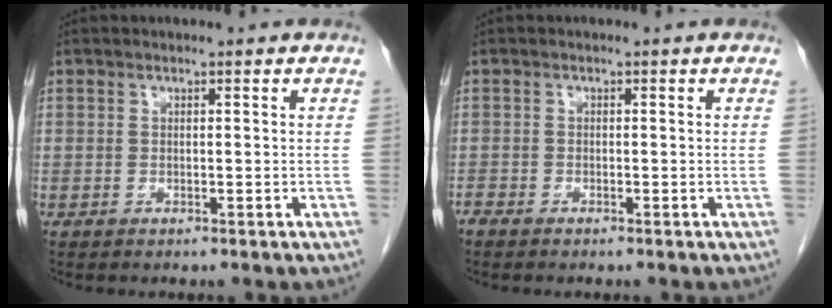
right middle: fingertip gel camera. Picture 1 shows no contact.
{"total": 1.1, "force": [-1.0, 0.3, 0.3], "torque": [-0.014, -0.002, -0.021]}